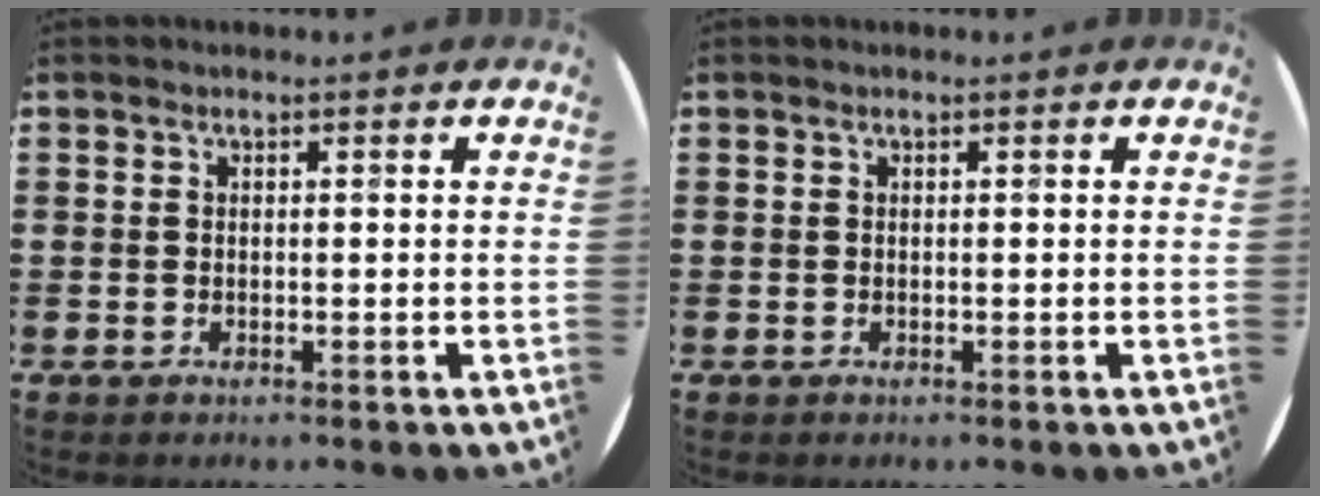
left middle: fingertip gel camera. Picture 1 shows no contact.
{"total": 0.0}